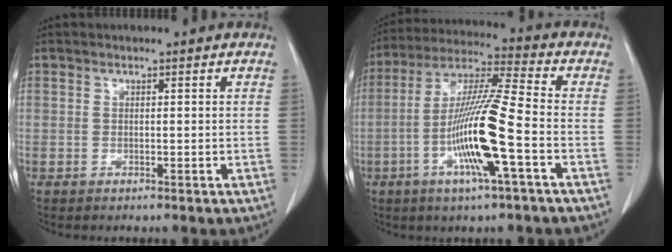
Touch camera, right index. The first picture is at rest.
{"total": 14.2, "force": [-4.3, 0.1, 13.5], "torque": [-0.271, -0.004, -0.083]}